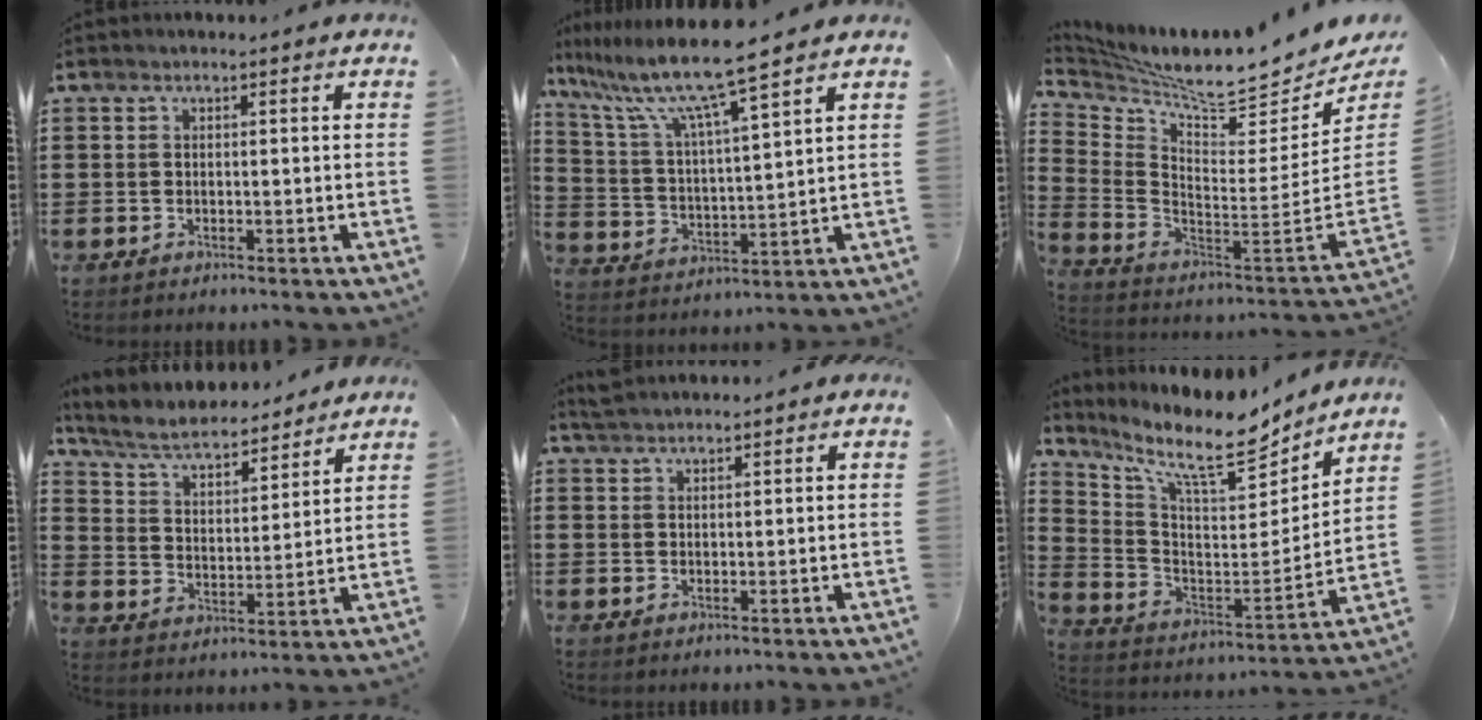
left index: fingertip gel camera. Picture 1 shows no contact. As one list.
[{"total": 9.5, "force": [7.8, -0.6, 5.4], "torque": [-0.136, -0.047, 0.127]}, {"total": 7.8, "force": [7.2, 0.0, 2.9], "torque": [-0.081, -0.078, 0.114]}, {"total": 5.5, "force": [4.9, 1.2, 2.2], "torque": [-0.065, -0.031, 0.080]}, {"total": 2.0, "force": [1.9, 0.3, 0.4], "torque": [-0.011, 0.003, 0.038]}, {"total": 10.6, "force": [8.9, 2.3, 5.3], "torque": [-0.129, -0.064, 0.146]}]